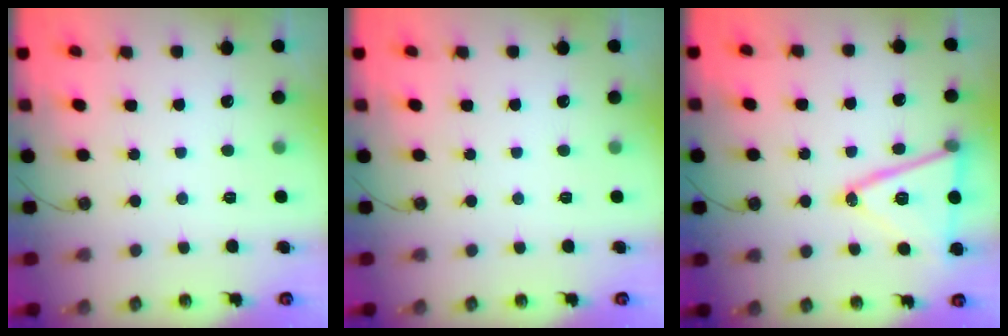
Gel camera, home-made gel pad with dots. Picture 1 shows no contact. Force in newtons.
{"total": 0.0}
{"total": 17.3, "press": 16.9, "slide": 3.6}